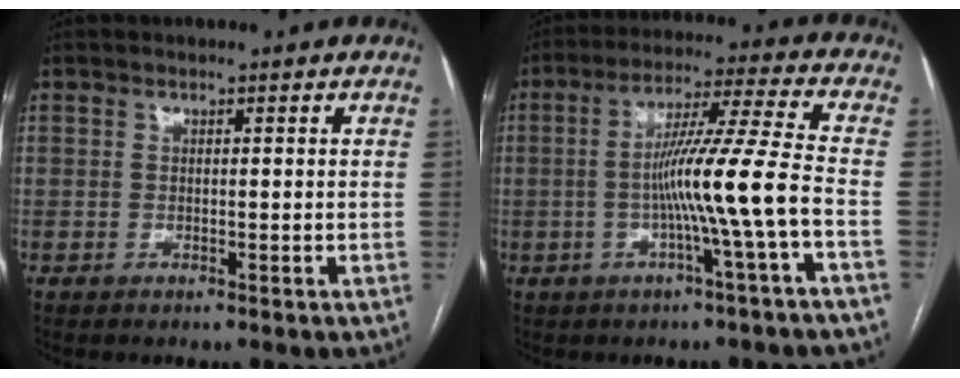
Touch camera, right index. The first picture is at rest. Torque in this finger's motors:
{"motor_torque": [1.59, -0.55, 0.75, 0.20]}